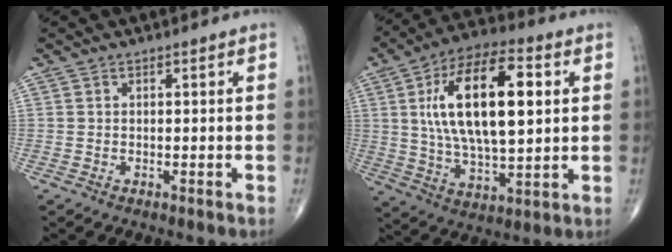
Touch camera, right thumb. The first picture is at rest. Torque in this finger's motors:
{"motor_torque": [0.58, 1.28, 1.74, 0.95, 0.32]}